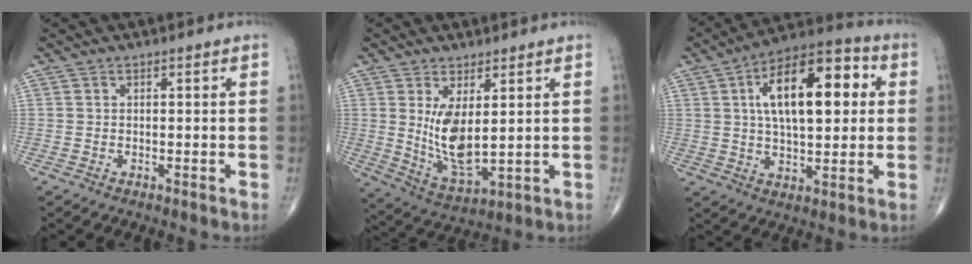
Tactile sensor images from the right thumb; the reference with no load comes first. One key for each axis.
{"total": 9.6, "fx": 1.9, "fy": 4.0, "fz": 8.6, "tx": -0.157, "ty": -0.031, "tz": 0.051}
{"total": 18.9, "fx": 4.0, "fy": 8.9, "fz": 16.2, "tx": -0.232, "ty": 0.018, "tz": 0.056}